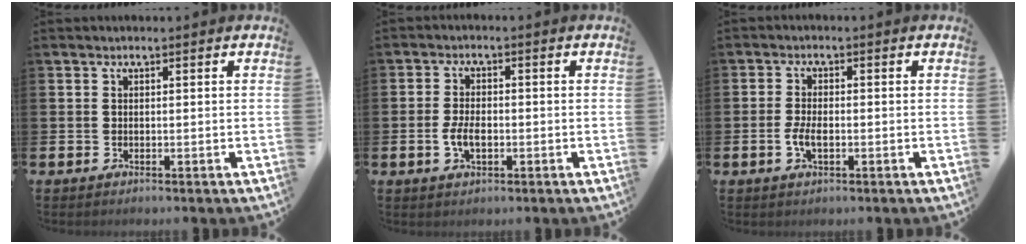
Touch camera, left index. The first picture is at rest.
{"total": 3.5, "force": [-0.7, 1.9, 2.9], "torque": [-0.053, -0.001, -0.016]}
{"total": 2.8, "force": [-0.7, 1.3, 2.4], "torque": [-0.037, -0.002, -0.014]}